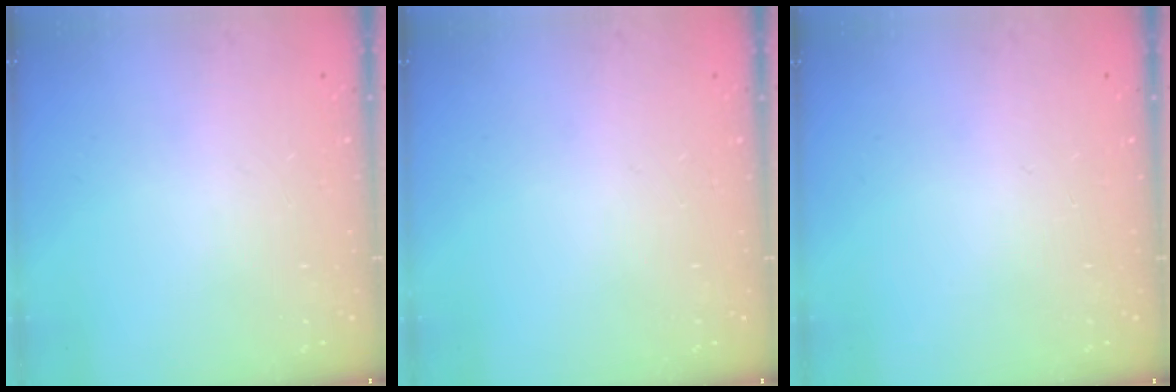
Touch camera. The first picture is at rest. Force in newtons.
{"total": 0.0}
{"total": 0.0}